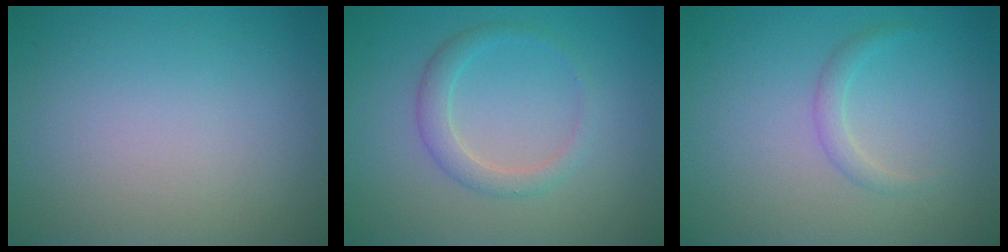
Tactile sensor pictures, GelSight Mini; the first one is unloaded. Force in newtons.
{"total": 2.1, "press": 2.1, "slide": 0.1}
{"total": 1.2, "press": 1.2, "slide": 0.1}